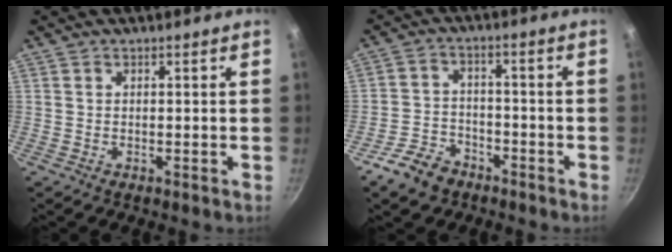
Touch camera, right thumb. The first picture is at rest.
{"total": 8.2, "force": [-5.7, 5.0, 3.1], "torque": [-0.042, 0.053, -0.102]}